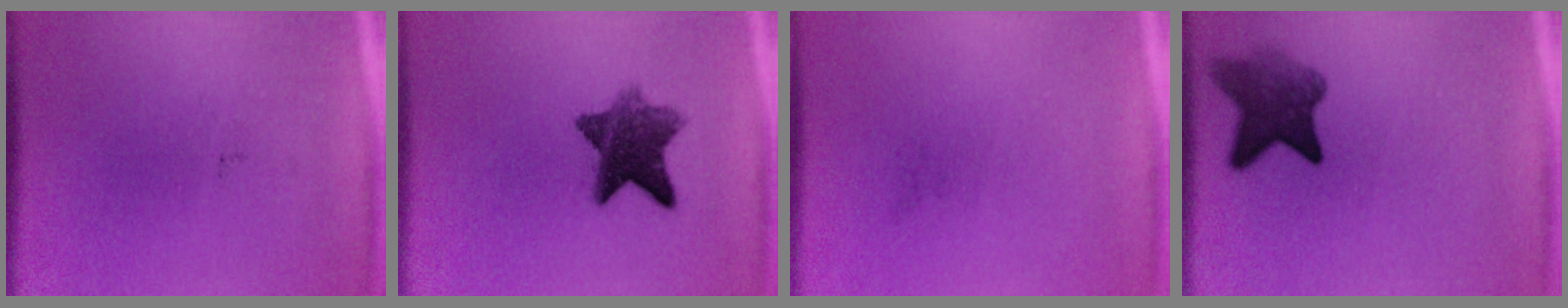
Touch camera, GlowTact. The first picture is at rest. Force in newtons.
{"total": 8.7}
{"total": 0.0}
{"total": 6.2}